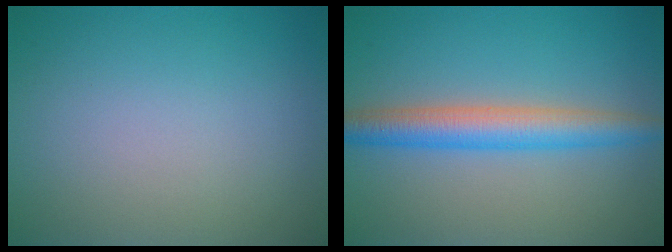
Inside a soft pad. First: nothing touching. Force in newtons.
{"total": 4.6, "press": 4.6, "slide": 0.1}